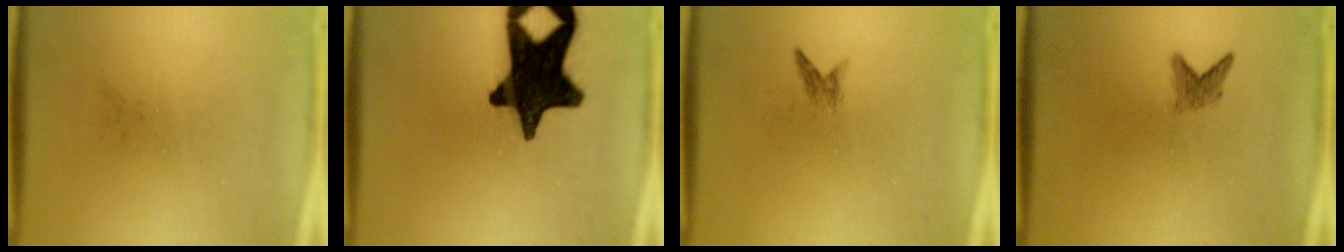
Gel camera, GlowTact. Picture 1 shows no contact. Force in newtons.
{"total": 17.7}
{"total": 0.9}
{"total": 1.7}